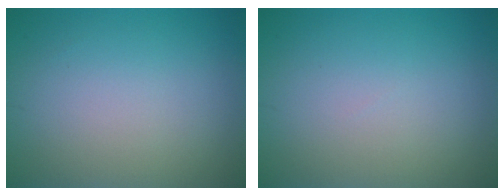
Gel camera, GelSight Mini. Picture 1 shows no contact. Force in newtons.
{"total": 0.0}